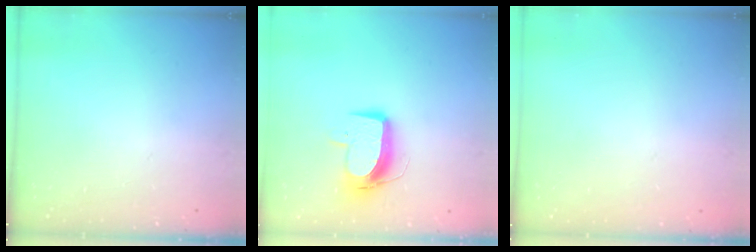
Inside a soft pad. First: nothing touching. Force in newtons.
{"total": 11.1, "press": 11.0, "slide": 1.2}
{"total": 0.0}